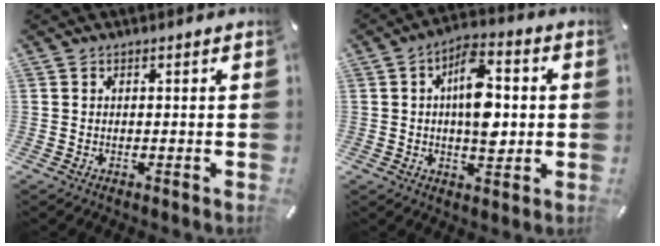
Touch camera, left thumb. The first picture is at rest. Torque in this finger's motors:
{"motor_torque": [1.91, 2.66, 1.27, -0.69, 0.55]}